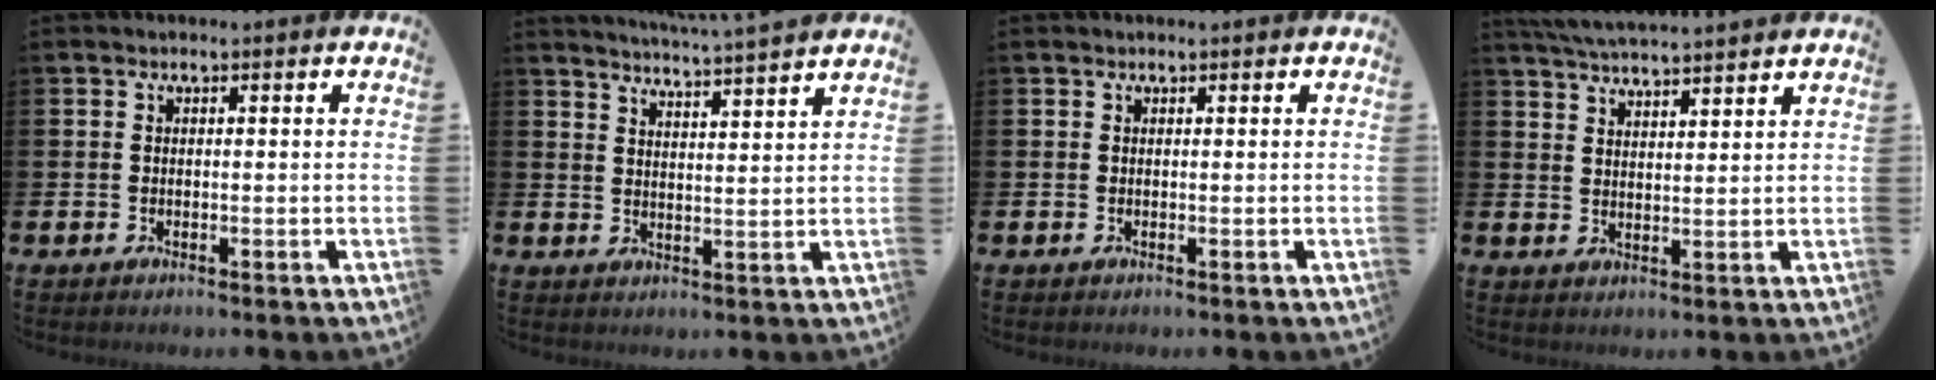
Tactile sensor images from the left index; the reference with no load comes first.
{"total": 4.8, "force": [4.6, -1.1, 0.7], "torque": [-0.021, -0.036, 0.078]}
{"total": 0.0}
{"total": 4.8, "force": [4.8, -0.3, 0.7], "torque": [-0.028, -0.023, 0.086]}